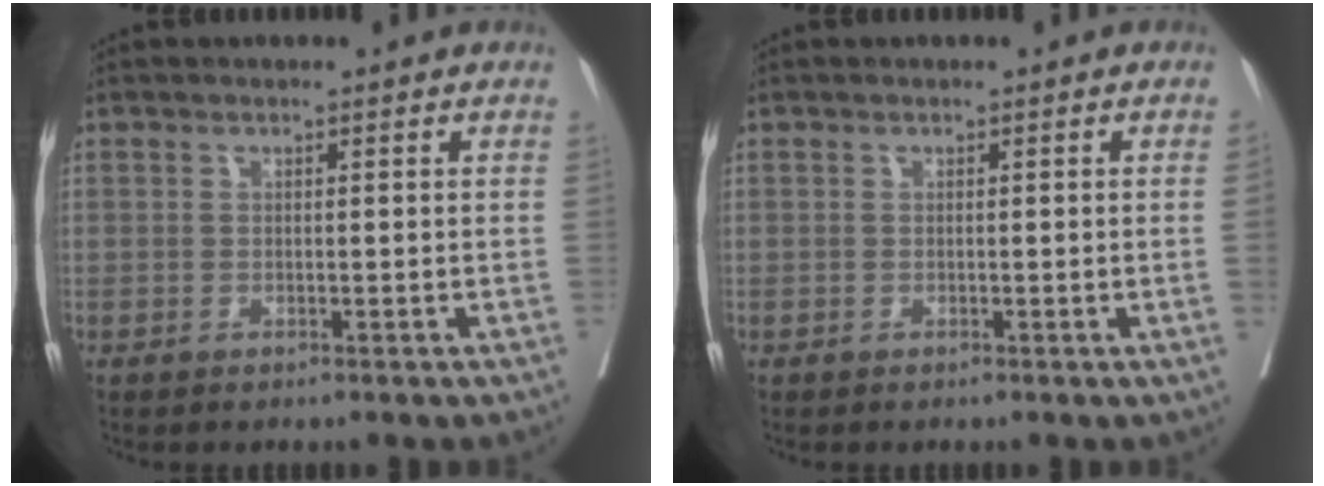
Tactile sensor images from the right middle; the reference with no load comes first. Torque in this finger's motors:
{"motor_torque": [0.46, -0.19, -0.33, -0.07]}